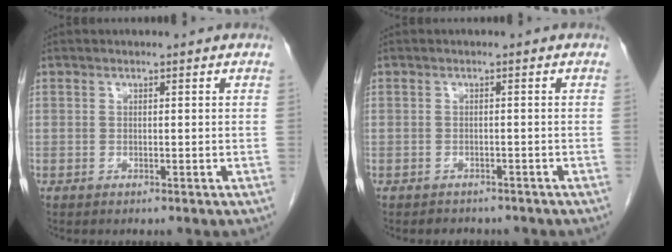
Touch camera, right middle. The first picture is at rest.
{"total": 3.3, "force": [-2.9, 1.5, 0.5], "torque": [-0.014, 0.001, -0.035]}